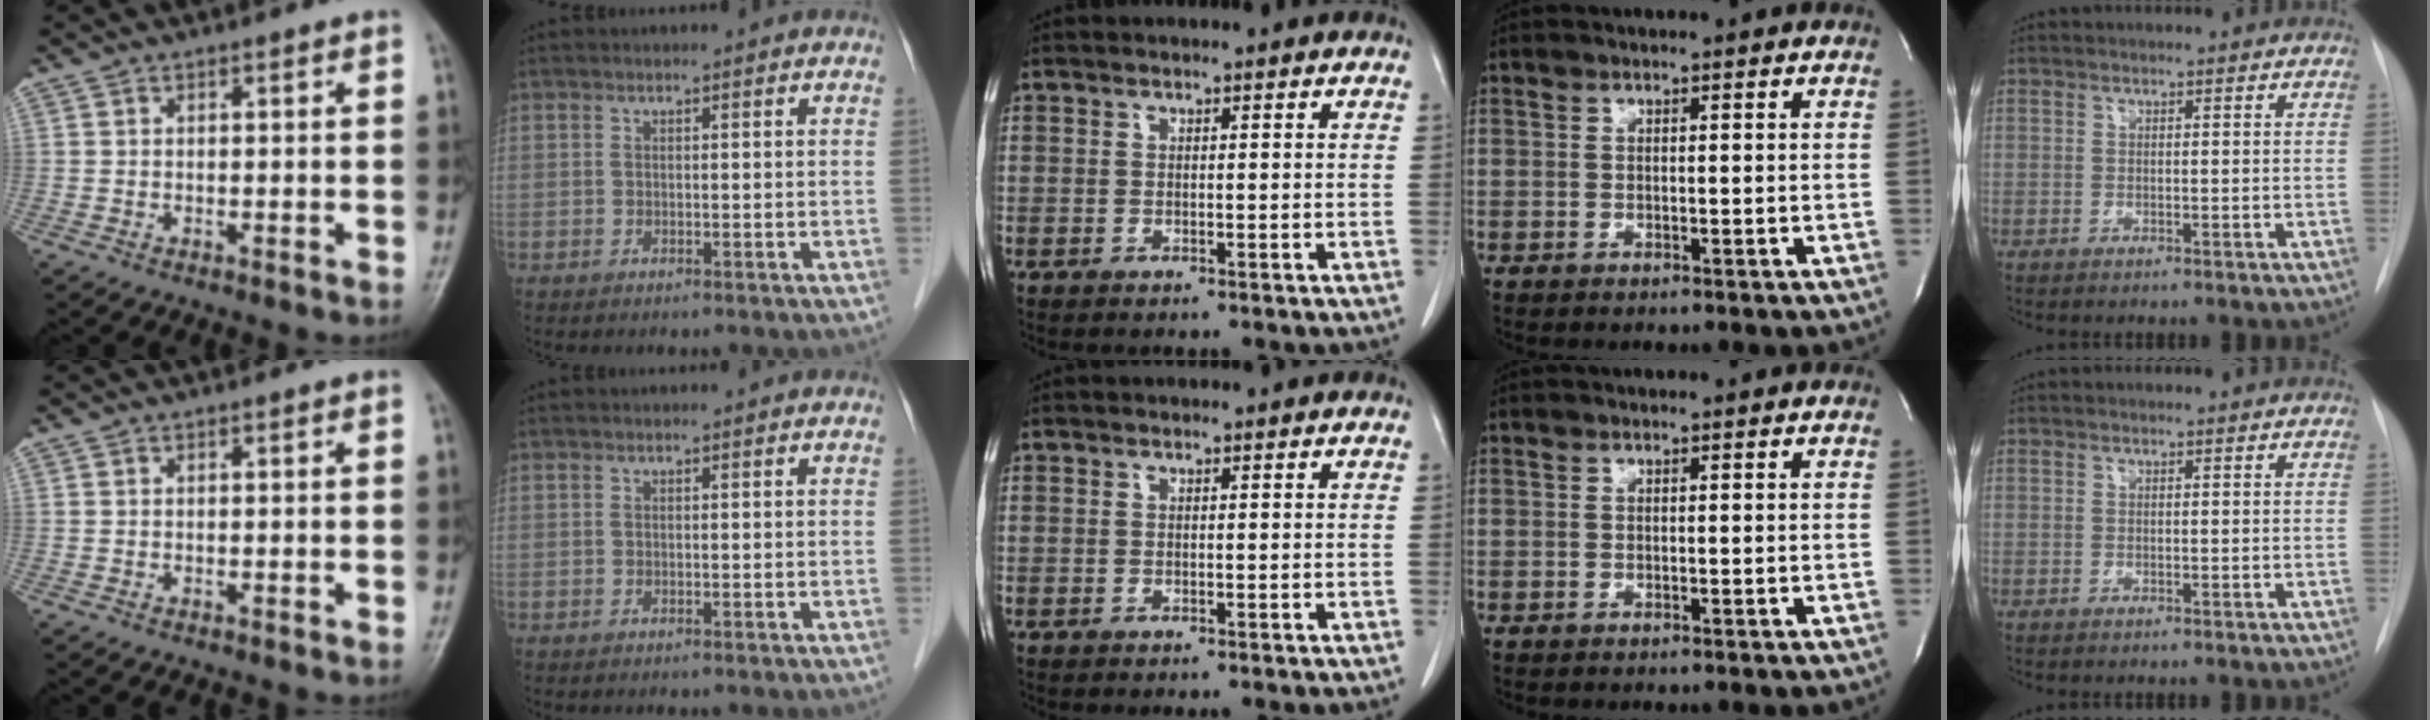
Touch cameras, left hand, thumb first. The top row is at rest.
{}